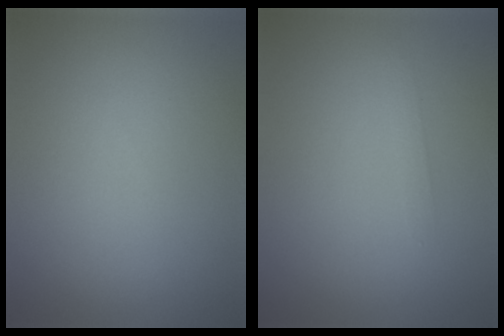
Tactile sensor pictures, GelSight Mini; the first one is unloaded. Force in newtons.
{"total": 0.8, "press": 0.8, "slide": 0.1}